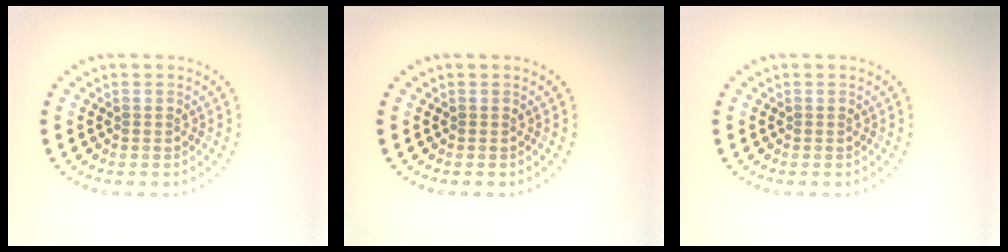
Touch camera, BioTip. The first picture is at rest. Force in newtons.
{"total": 0.0}
{"total": 0.0}